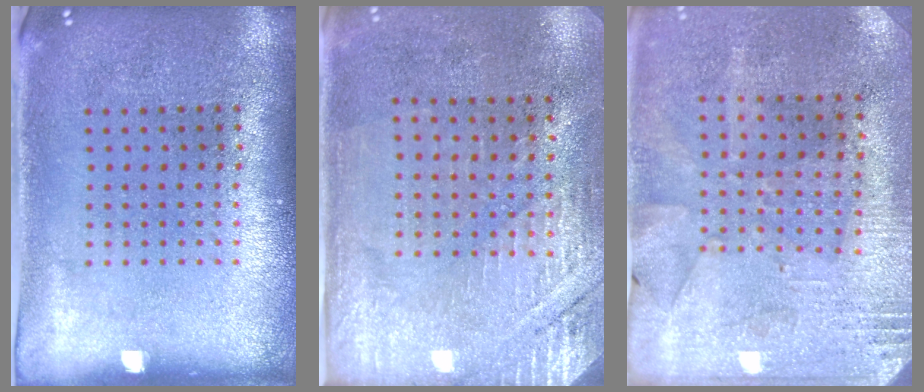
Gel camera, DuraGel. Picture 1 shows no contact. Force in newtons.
{"total": 2.8, "press": 2.6, "slide": 0.9}
{"total": 2.7, "press": 2.2, "slide": 1.5}